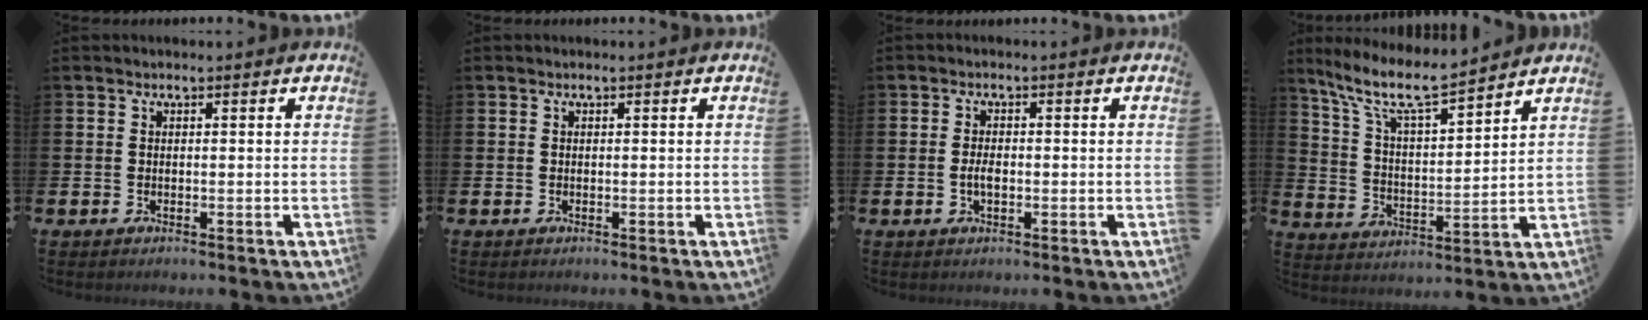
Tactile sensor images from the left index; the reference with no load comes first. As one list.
[{"total": 0.0}, {"total": 2.2, "force": [-0.3, 1.1, 1.9], "torque": [-0.027, -0.001, -0.009]}, {"total": 9.4, "force": [8.2, 1.5, 4.4], "torque": [-0.122, -0.041, 0.145]}]